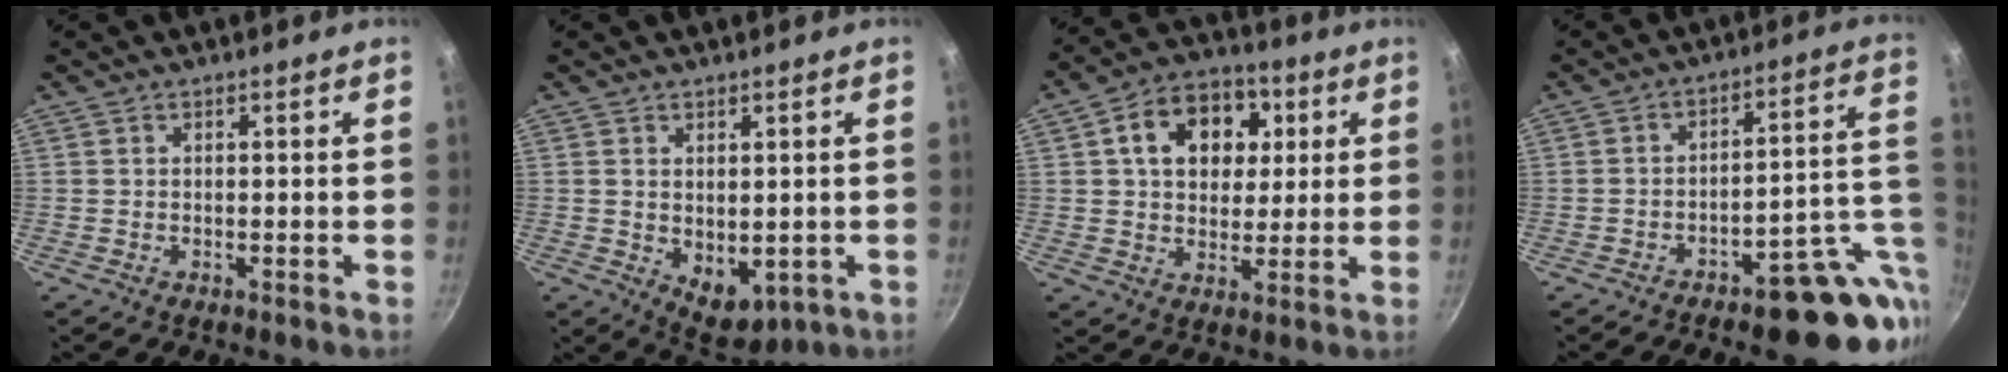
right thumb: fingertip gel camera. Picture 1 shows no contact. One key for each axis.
{"total": 6.6, "fx": -0.1, "fy": 4.3, "fz": 5.0, "tx": -0.052, "ty": -0.016, "tz": 0.017}
{"total": 14.0, "fx": 4.0, "fy": 10.4, "fz": 8.5, "tx": -0.103, "ty": 0.009, "tz": 0.051}
{"total": 16.9, "fx": -6.5, "fy": 7.1, "fz": 13.9, "tx": -0.116, "ty": 0.038, "tz": -0.085}